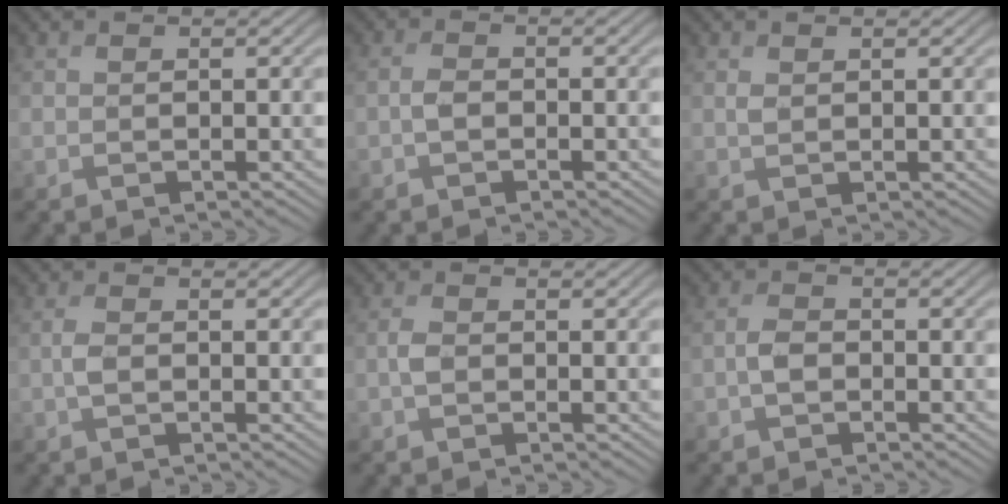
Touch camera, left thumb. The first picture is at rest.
{"total": 0.9, "force": [-0.1, 0.4, 0.8], "torque": [-0.015, 0.009, -0.008]}
{"total": 1.1, "force": [1.0, 0.1, 0.4], "torque": [-0.012, 0.007, 0.021]}
{"total": 1.1, "force": [0.1, 0.2, 1.0], "torque": [-0.023, 0.008, -0.004]}
{"total": 1.1, "force": [0.0, 0.6, 0.9], "torque": [-0.021, 0.009, -0.006]}
{"total": 1.5, "force": [-0.4, 0.9, 1.1], "torque": [-0.021, 0.010, -0.016]}